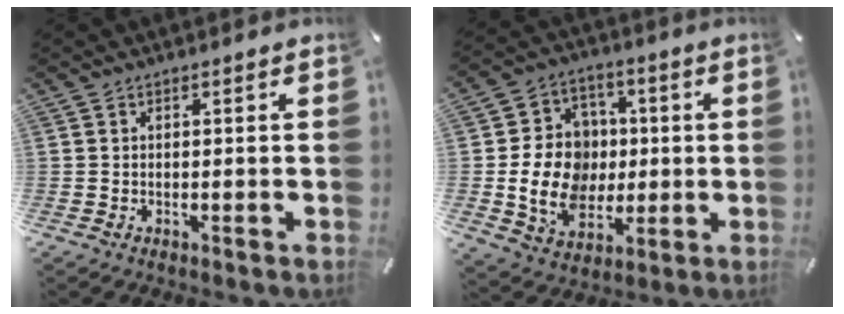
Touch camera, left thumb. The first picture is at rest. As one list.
[{"total": 15.1, "force": [-0.7, 12.8, 7.9], "torque": [-0.165, 0.009, -0.006]}]